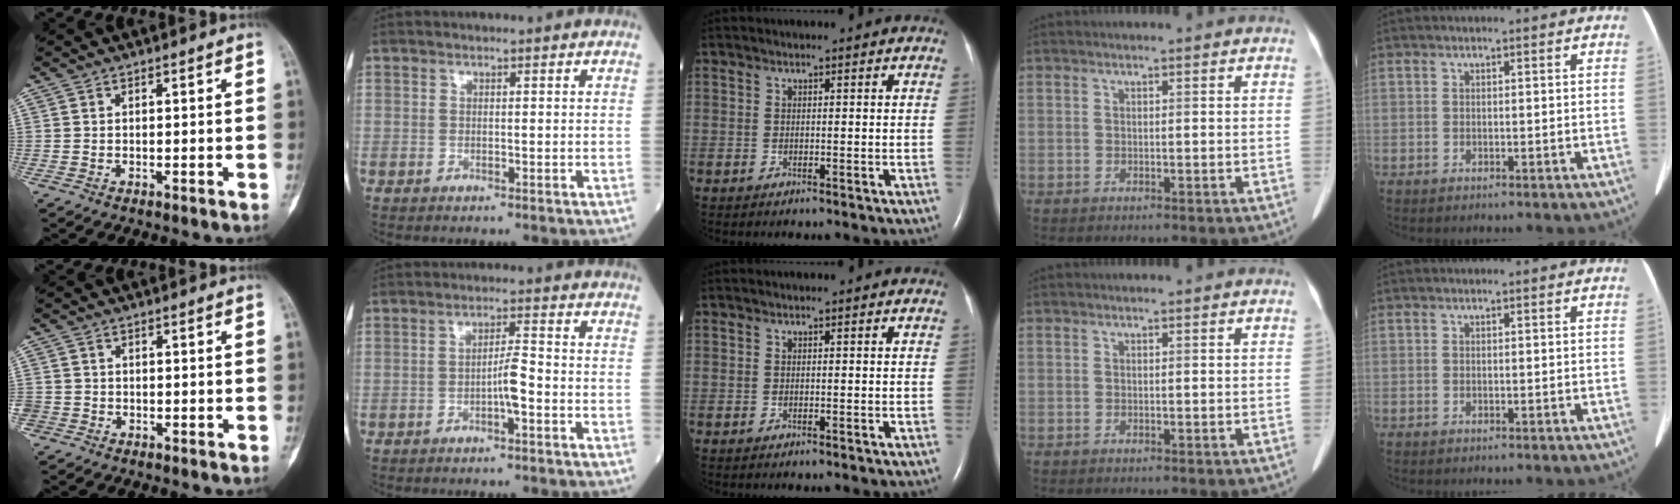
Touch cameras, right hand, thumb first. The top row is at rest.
{"thumb": {"total": 2.2, "force": [-1.0, 2.0, 0.3], "torque": [0.000, 0.008, -0.022]}, "index": {"total": 3.3, "force": [-1.3, 0.0, 3.0], "torque": [-0.048, 0.004, -0.025]}}